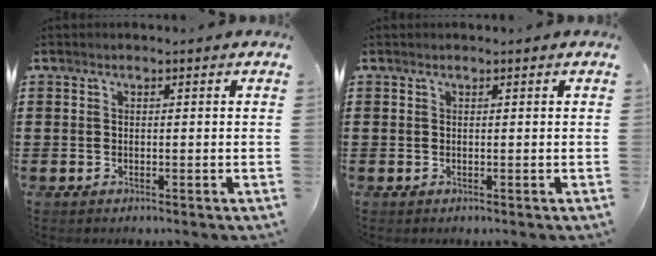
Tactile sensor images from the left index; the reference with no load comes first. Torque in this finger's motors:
{"motor_torque": [-0.87, 0.34, -0.33, -0.21]}